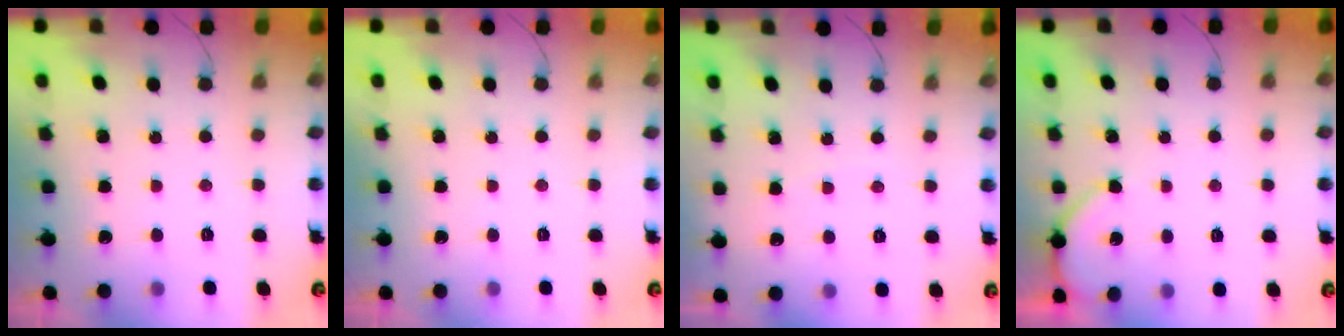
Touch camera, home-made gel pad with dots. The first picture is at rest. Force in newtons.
{"total": 0.0}
{"total": 1.8, "press": 1.8, "slide": 0.2}
{"total": 2.9, "press": 2.9, "slide": 0.3}